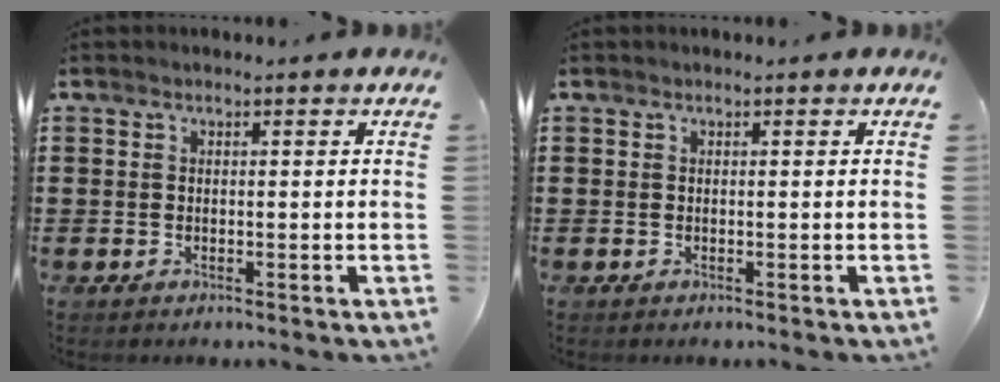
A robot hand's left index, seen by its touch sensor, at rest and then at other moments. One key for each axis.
{"total": 0.0}